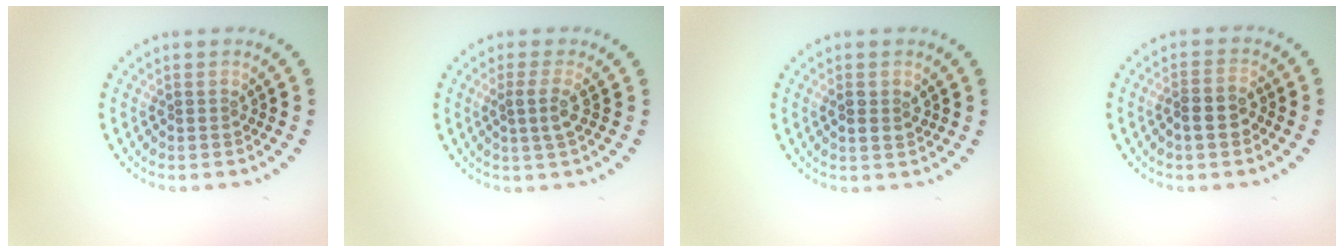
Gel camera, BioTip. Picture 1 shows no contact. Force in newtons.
{"total": 1.8, "press": 1.3, "slide": 1.3}
{"total": 1.5, "press": 1.4, "slide": 0.4}
{"total": 2.3, "press": 2.1, "slide": 0.9}